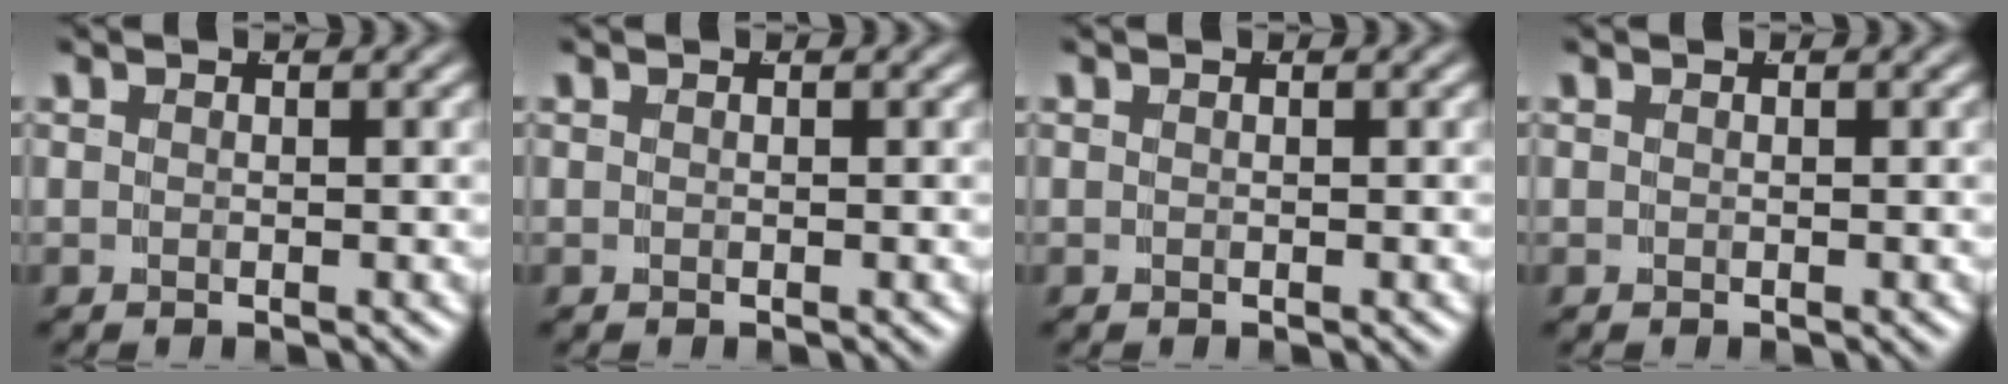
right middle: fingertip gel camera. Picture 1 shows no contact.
{"total": 0.0}
{"total": 0.0}
{"total": 0.0}